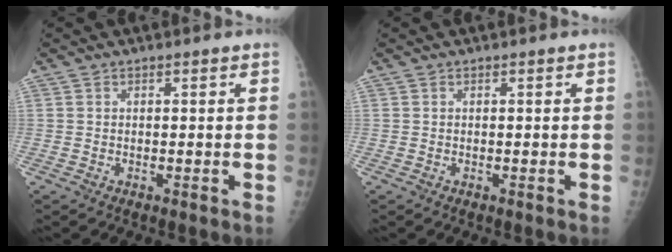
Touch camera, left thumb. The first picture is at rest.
{"total": 0.0}